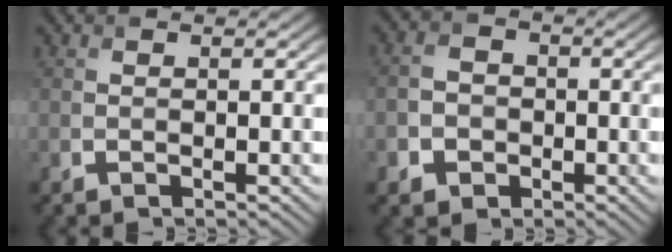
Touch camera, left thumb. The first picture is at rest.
{"total": 4.0, "force": [-1.4, 3.5, 1.3], "torque": [-0.026, -0.006, -0.037]}